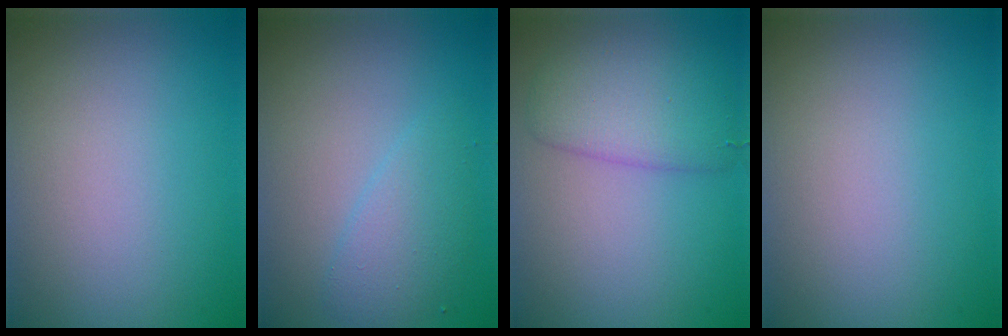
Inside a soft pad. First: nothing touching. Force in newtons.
{"total": 2.5, "press": 2.5, "slide": 0.1}
{"total": 4.2, "press": 4.2, "slide": 0.1}
{"total": 0.0}